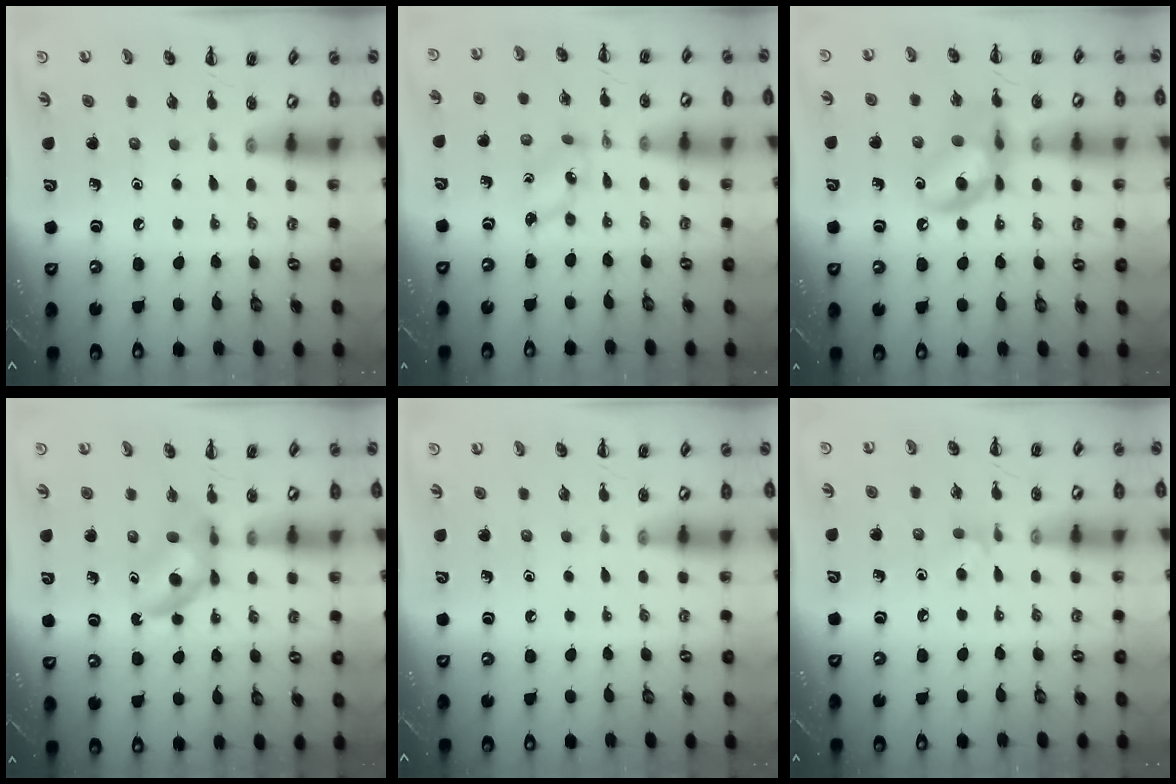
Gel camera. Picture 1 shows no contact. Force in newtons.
{"total": 1.6, "press": 1.5, "slide": 0.3}
{"total": 13.0, "press": 12.7, "slide": 2.8}
{"total": 4.8, "press": 4.7, "slide": 1.1}
{"total": 0.0}
{"total": 3.9, "press": 3.5, "slide": 1.5}